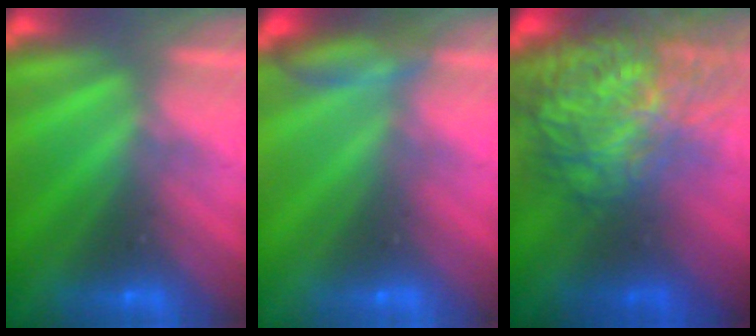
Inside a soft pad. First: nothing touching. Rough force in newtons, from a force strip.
{"total": 2.5}
{"total": 9.8}